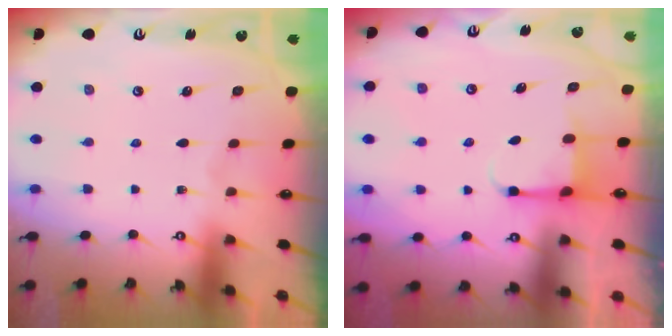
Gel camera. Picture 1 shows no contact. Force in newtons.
{"total": 3.0, "press": 3.0, "slide": 0.8}